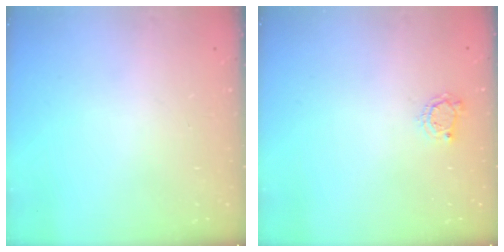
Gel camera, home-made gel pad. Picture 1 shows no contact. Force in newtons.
{"total": 3.9, "press": 3.9, "slide": 0.5}